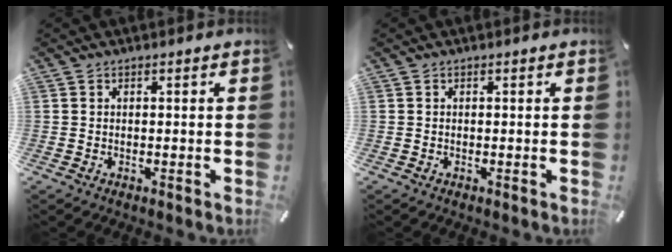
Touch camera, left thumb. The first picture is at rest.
{"total": 0.0}